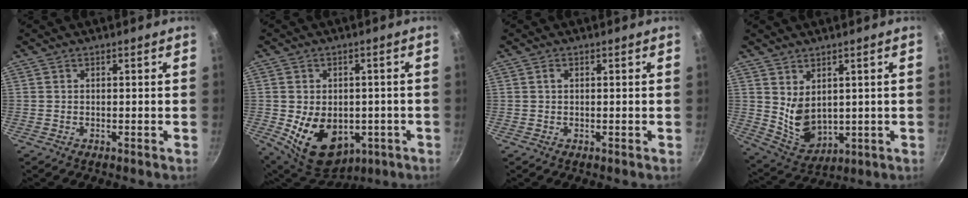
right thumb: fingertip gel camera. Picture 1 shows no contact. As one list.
[{"total": 14.3, "force": [-3.3, 10.1, 9.6], "torque": [-0.131, -0.003, -0.026]}, {"total": 0.9, "force": [0.2, 0.6, 0.5], "torque": [-0.009, 0.003, 0.003]}, {"total": 7.8, "force": [2.3, 5.4, 5.2], "torque": [-0.074, -0.034, 0.064]}]